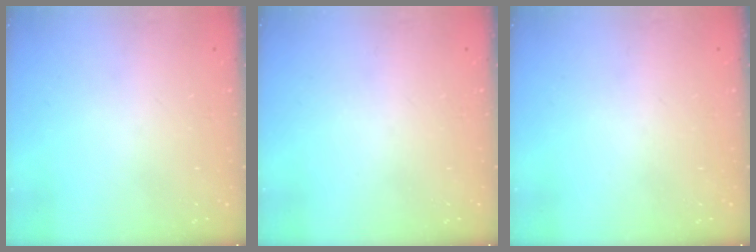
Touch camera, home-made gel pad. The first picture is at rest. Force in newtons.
{"total": 0.0}
{"total": 0.0}